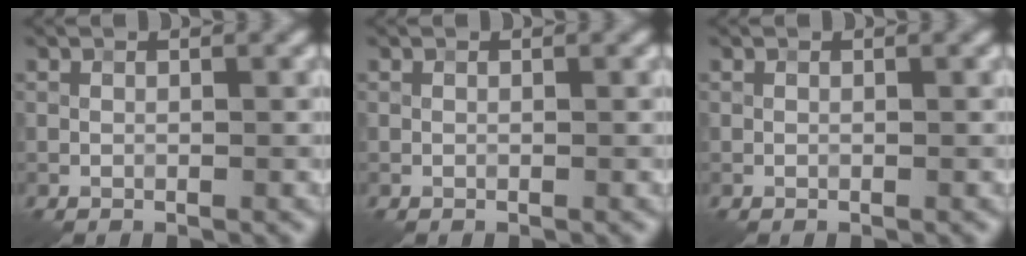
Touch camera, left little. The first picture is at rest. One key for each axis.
{"total": 0.0}
{"total": 0.0}